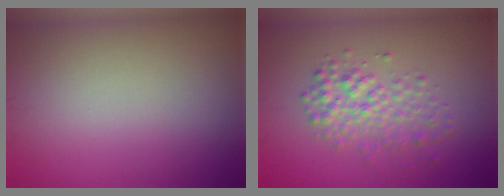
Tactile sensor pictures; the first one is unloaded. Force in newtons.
{"total": 3.2, "press": 3.2, "slide": 0.1}